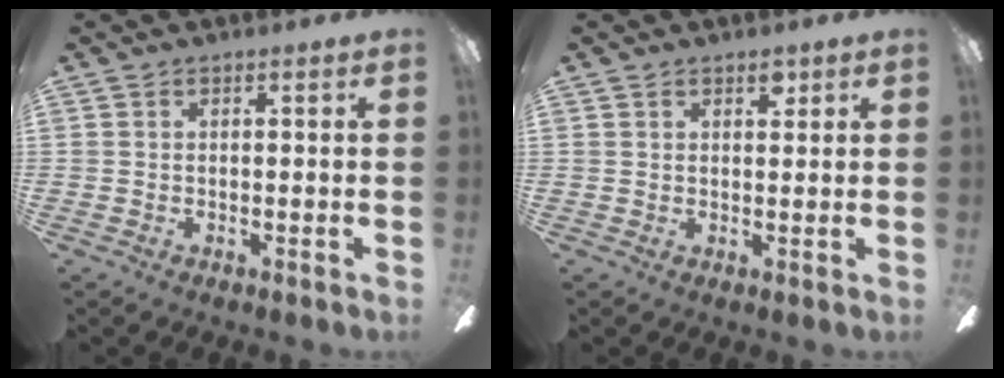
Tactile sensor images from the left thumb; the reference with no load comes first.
{"total": 2.4, "force": [1.7, 1.4, 1.0], "torque": [-0.006, -0.001, 0.026]}